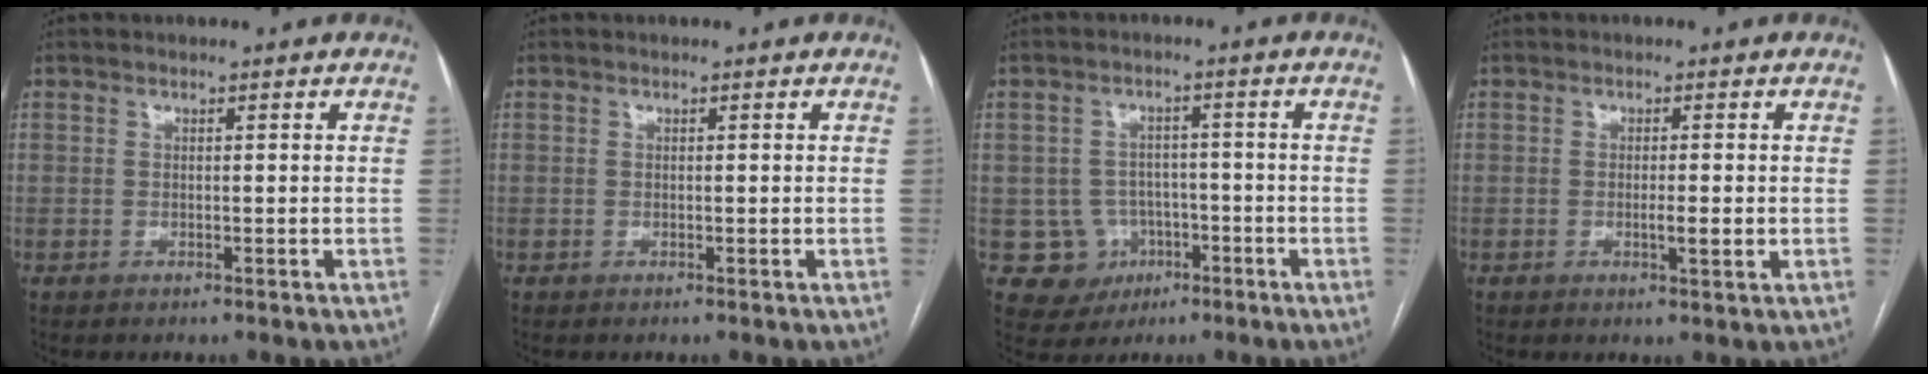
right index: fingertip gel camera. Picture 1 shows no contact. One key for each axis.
{"total": 0.0}
{"total": 6.7, "fx": -1.8, "fy": 6.4, "fz": 0.8, "tx": -0.008, "ty": 0.011, "tz": -0.015}
{"total": 2.3, "fx": -0.4, "fy": 0.2, "fz": 2.2, "tx": -0.037, "ty": -0.004, "tz": -0.006}